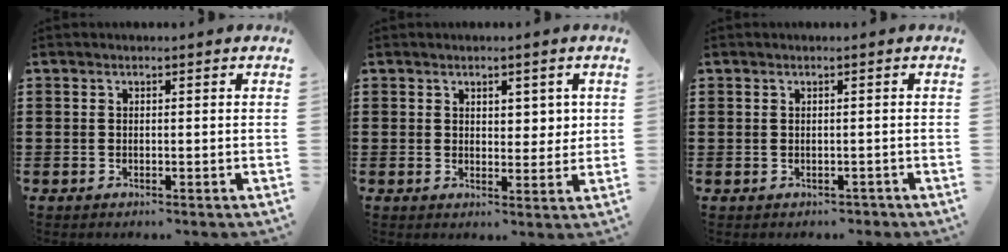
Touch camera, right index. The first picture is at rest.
{"total": 3.0, "force": [1.6, 1.9, 1.7], "torque": [-0.013, 0.000, 0.023]}
{"total": 0.9, "force": [-0.4, 0.9, 0.1], "torque": [-0.005, 0.002, -0.009]}